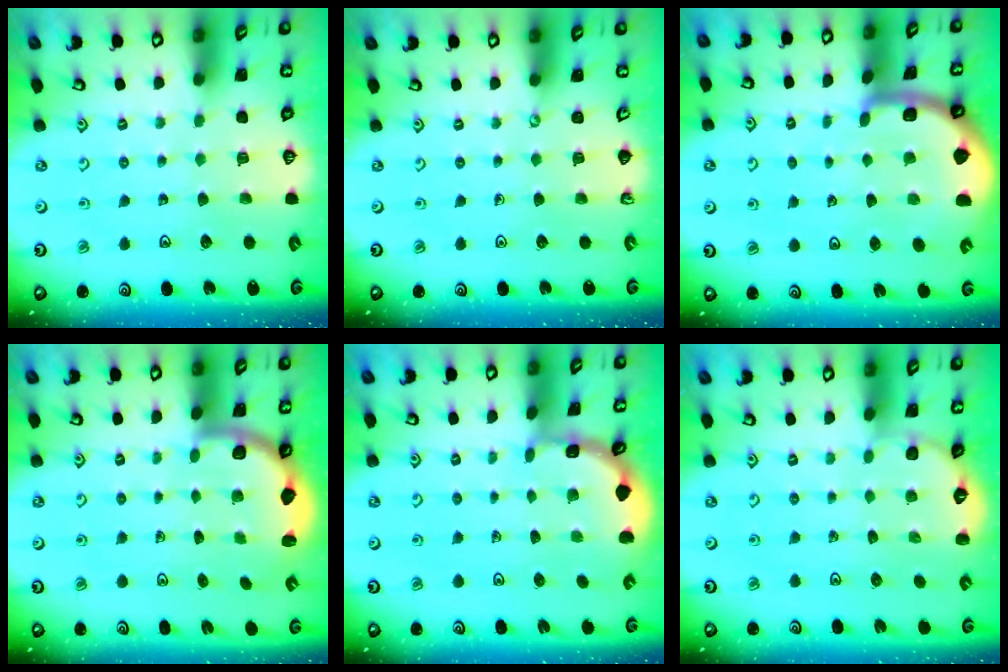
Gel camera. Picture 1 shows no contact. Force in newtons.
{"total": 0.0}
{"total": 4.5, "press": 4.4, "slide": 0.8}
{"total": 2.5, "press": 2.5, "slide": 0.6}
{"total": 1.7, "press": 1.7, "slide": 0.1}
{"total": 2.4, "press": 2.3, "slide": 0.7}